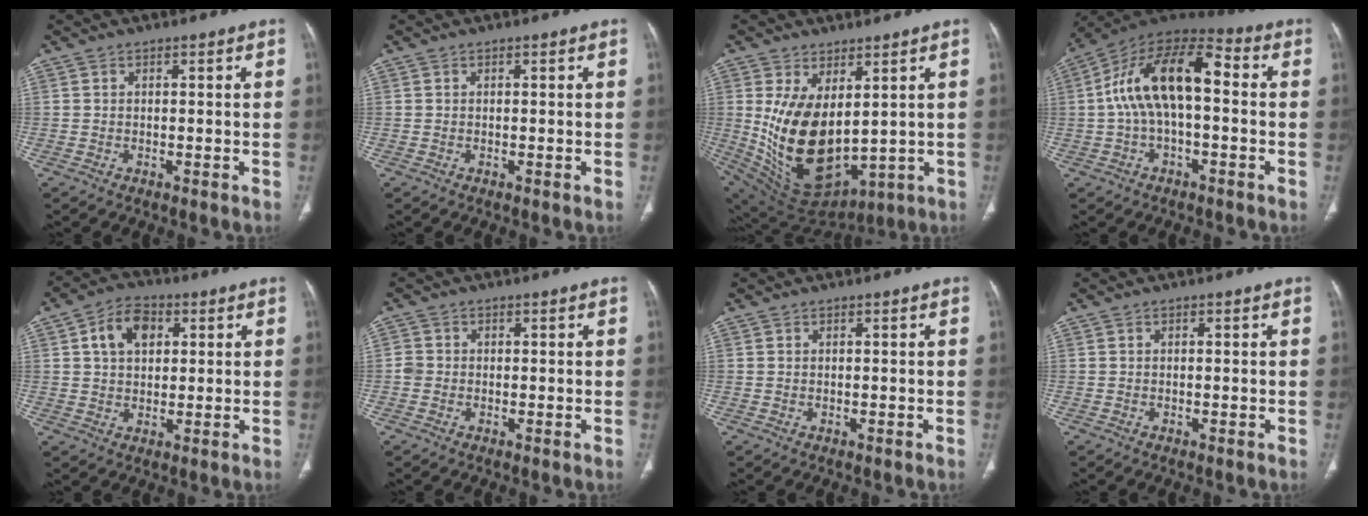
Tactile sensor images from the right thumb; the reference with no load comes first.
{"total": 0.0}
{"total": 17.3, "force": [2.2, 9.7, 14.1], "torque": [-0.246, -0.034, 0.080]}
{"total": 16.1, "force": [0.6, 7.8, 14.1], "torque": [-0.249, 0.050, 0.000]}
{"total": 8.5, "force": [2.6, 5.8, 5.6], "torque": [-0.078, 0.005, 0.041]}
{"total": 1.9, "force": [-0.3, 1.8, 0.6], "torque": [-0.005, 0.007, -0.010]}
{"total": 0.0}
{"total": 0.0}